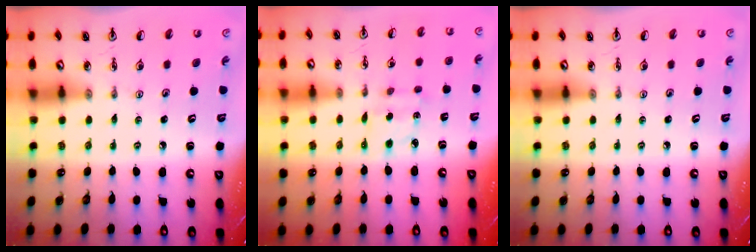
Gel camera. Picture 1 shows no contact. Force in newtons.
{"total": 2.5, "press": 2.5, "slide": 0.1}
{"total": 0.0}